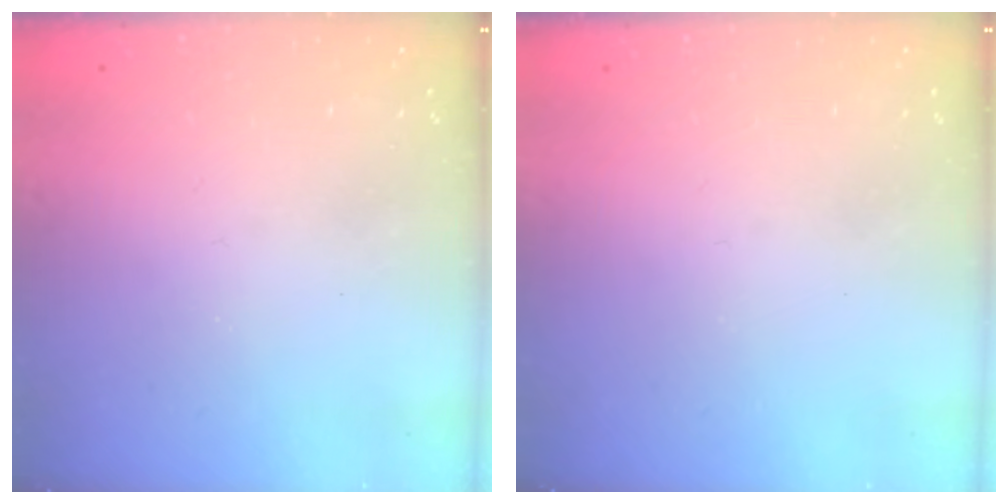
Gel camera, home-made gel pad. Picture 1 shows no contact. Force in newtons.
{"total": 0.0}